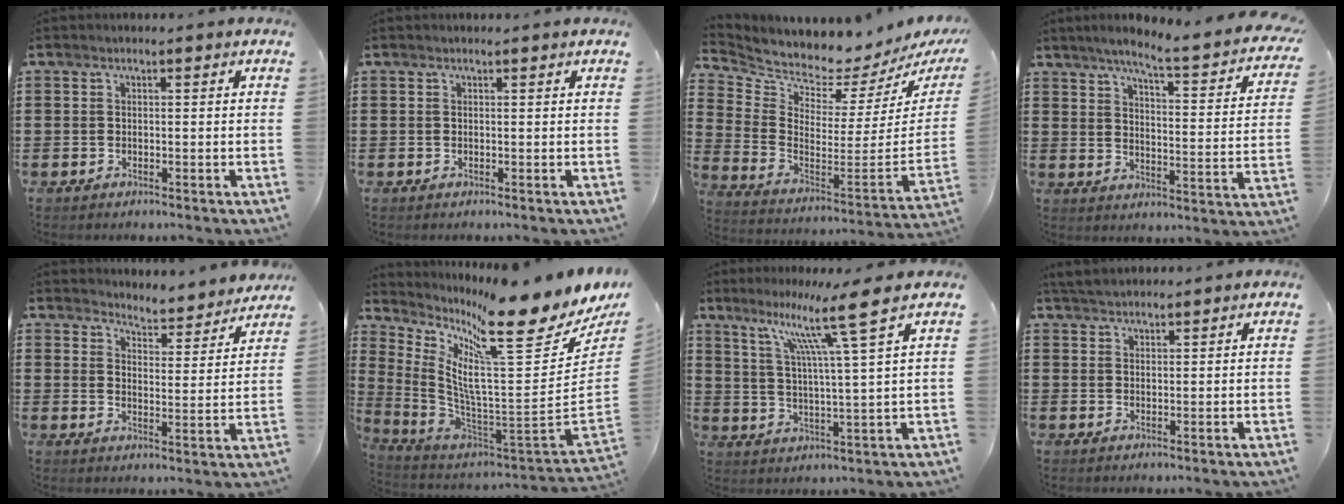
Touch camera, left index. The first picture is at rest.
{"total": 0.0}
{"total": 3.2, "force": [3.2, 0.2, -0.1], "torque": [-0.030, -0.063, 0.048]}
{"total": 5.2, "force": [4.1, -0.1, 3.2], "torque": [-0.074, -0.035, 0.057]}
{"total": 4.3, "force": [4.3, -0.2, -0.2], "torque": [-0.013, -0.038, 0.070]}
{"total": 15.9, "force": [9.5, 2.8, 12.4], "torque": [-0.260, -0.076, 0.145]}
{"total": 10.2, "force": [6.8, -1.0, 7.5], "torque": [-0.149, -0.029, 0.104]}
{"total": 2.8, "force": [2.7, 0.8, 0.4], "torque": [-0.016, 0.000, 0.052]}